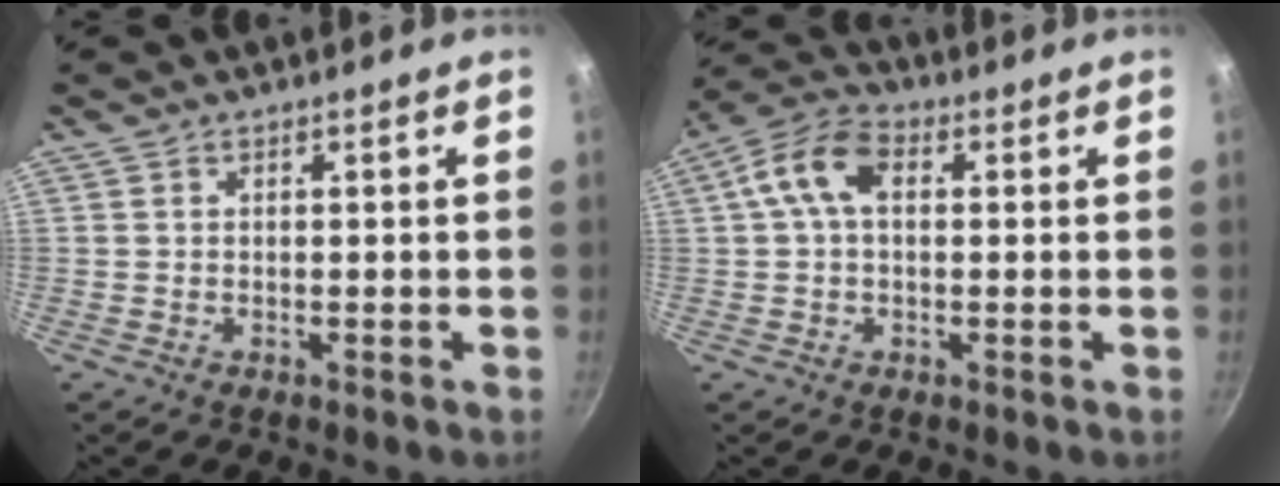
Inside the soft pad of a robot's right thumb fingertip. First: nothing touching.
{"total": 8.6, "force": [1.6, 5.2, 6.6], "torque": [-0.128, 0.024, 0.015]}